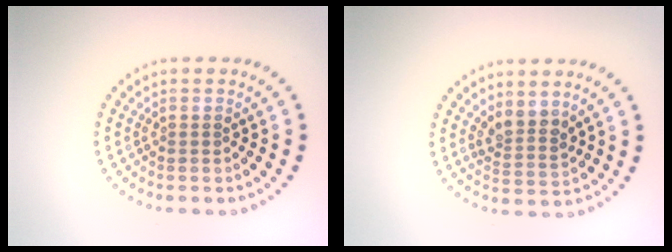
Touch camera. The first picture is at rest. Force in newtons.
{"total": 2.4, "press": 1.9, "slide": 1.5}